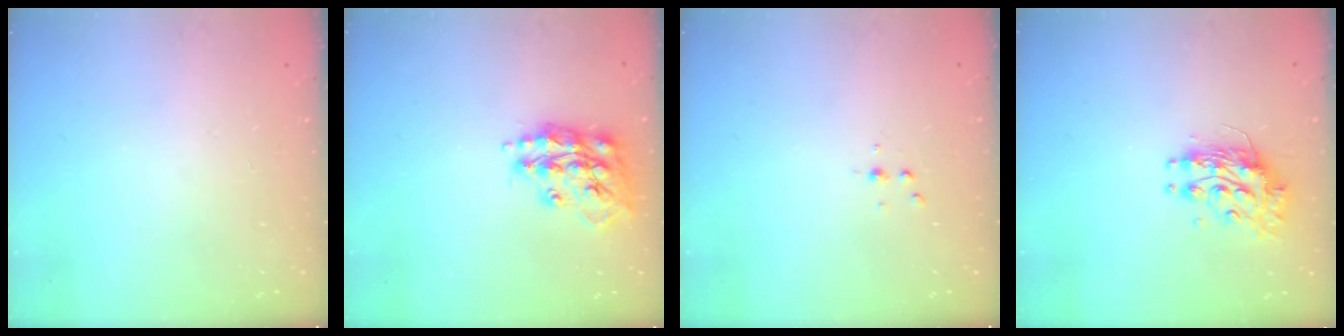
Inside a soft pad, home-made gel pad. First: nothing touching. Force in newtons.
{"total": 15.3, "press": 15.2, "slide": 1.4}
{"total": 2.8, "press": 2.8, "slide": 0.4}
{"total": 10.4, "press": 10.4, "slide": 0.6}